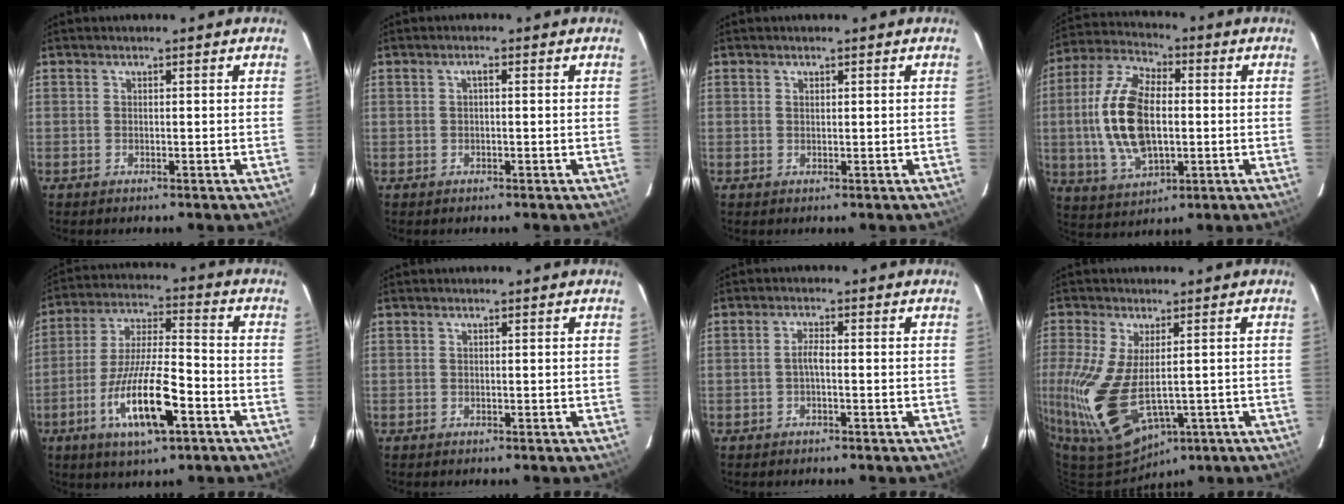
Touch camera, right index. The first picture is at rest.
{"total": 1.0, "force": [0.1, 0.3, 1.0], "torque": [-0.018, 0.006, -0.001]}
{"total": 0.5, "force": [0.4, 0.3, 0.2], "torque": [-0.004, 0.002, 0.007]}
{"total": 16.5, "force": [-0.4, 8.5, 14.1], "torque": [-0.296, 0.009, -0.003]}
{"total": 15.2, "force": [-6.9, 3.6, 13.1], "torque": [-0.271, -0.015, -0.125]}
{"total": 0.0}
{"total": 1.7, "force": [-0.5, 0.4, 1.6], "torque": [-0.032, 0.006, -0.012]}
{"total": 17.3, "force": [-3.1, 9.3, 14.2], "torque": [-0.316, -0.043, -0.032]}